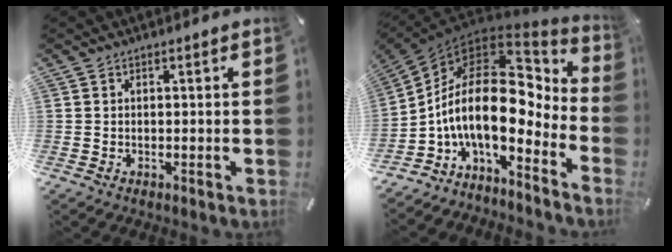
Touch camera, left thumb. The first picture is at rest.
{"total": 19.2, "force": [-0.3, 9.6, 16.7], "torque": [-0.360, -0.036, -0.013]}